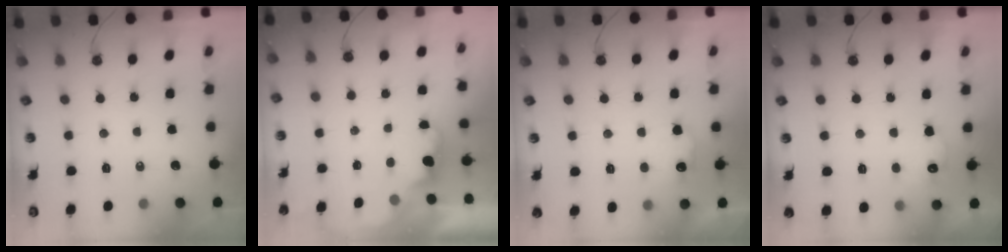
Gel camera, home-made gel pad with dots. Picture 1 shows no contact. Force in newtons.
{"total": 1.6, "press": 1.3, "slide": 0.8}
{"total": 9.2, "press": 9.2, "slide": 0.5}
{"total": 9.7, "press": 9.7, "slide": 0.5}